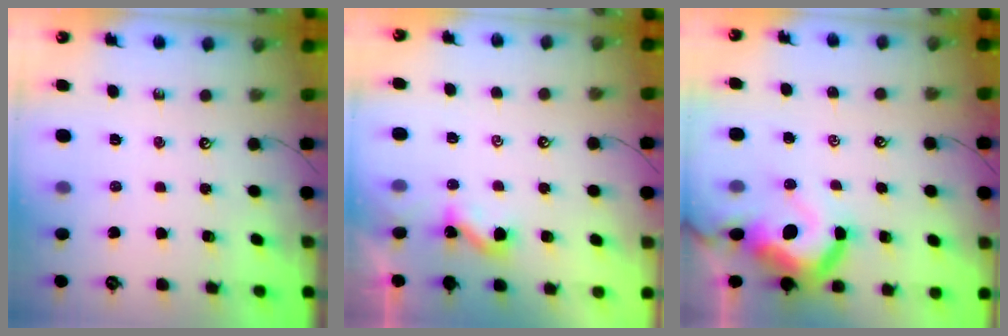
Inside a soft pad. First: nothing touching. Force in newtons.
{"total": 1.1, "press": 1.1, "slide": 0.2}
{"total": 11.8, "press": 11.7, "slide": 1.4}